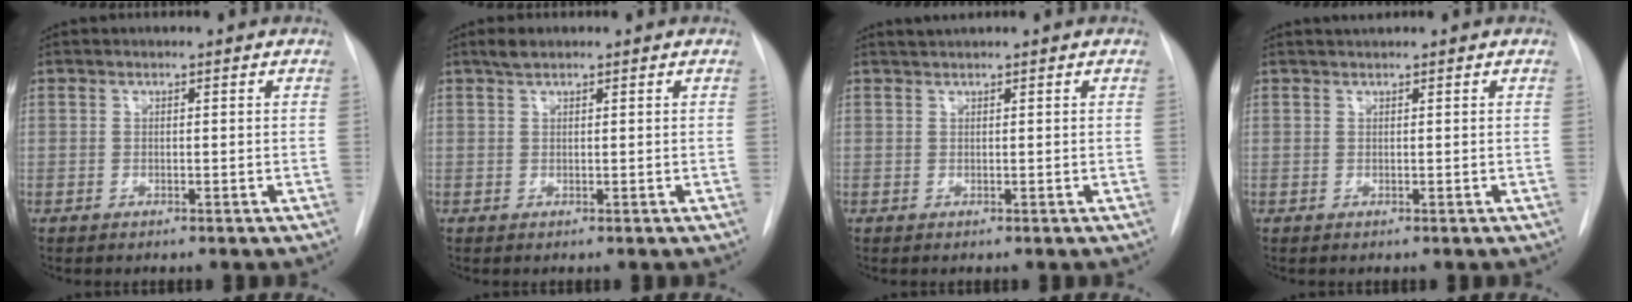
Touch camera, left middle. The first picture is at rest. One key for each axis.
{"total": 1.6, "fx": 1.3, "fy": 0.5, "fz": 0.9, "tx": -0.022, "ty": 0.007, "tz": 0.025}
{"total": 0.9, "fx": 0.8, "fy": -0.3, "fz": 0.2, "tx": -0.009, "ty": 0.005, "tz": 0.021}
{"total": 0.7, "fx": 0.7, "fy": -0.1, "fz": 0.1, "tx": -0.010, "ty": 0.005, "tz": 0.016}